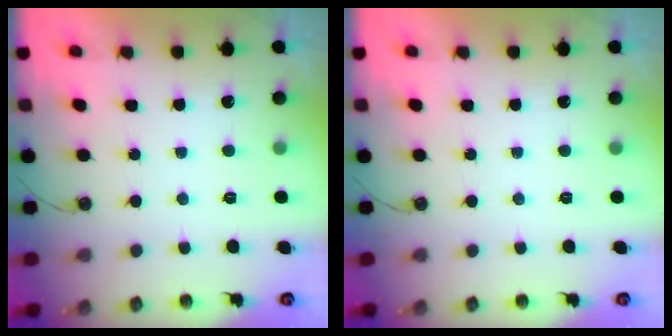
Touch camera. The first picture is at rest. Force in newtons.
{"total": 0.0}